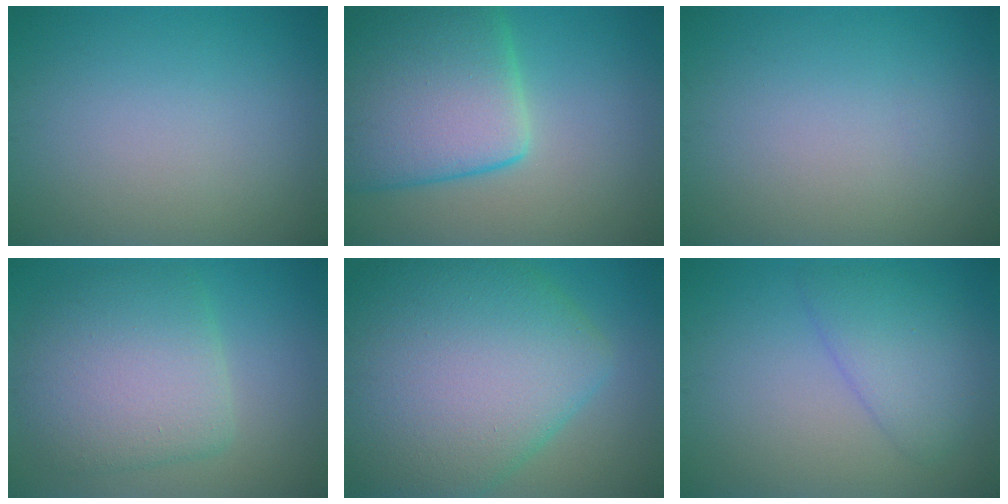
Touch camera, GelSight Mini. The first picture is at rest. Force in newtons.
{"total": 12.0, "press": 11.9, "slide": 0.5}
{"total": 0.0}
{"total": 7.1, "press": 7.1, "slide": 0.5}
{"total": 13.7, "press": 13.7, "slide": 0.6}
{"total": 3.4, "press": 3.4, "slide": 0.2}